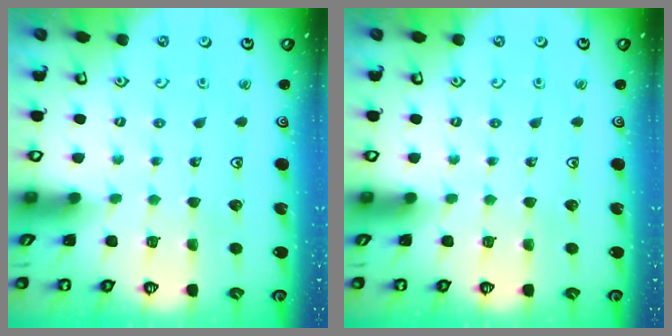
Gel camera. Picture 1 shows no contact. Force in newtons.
{"total": 0.0}